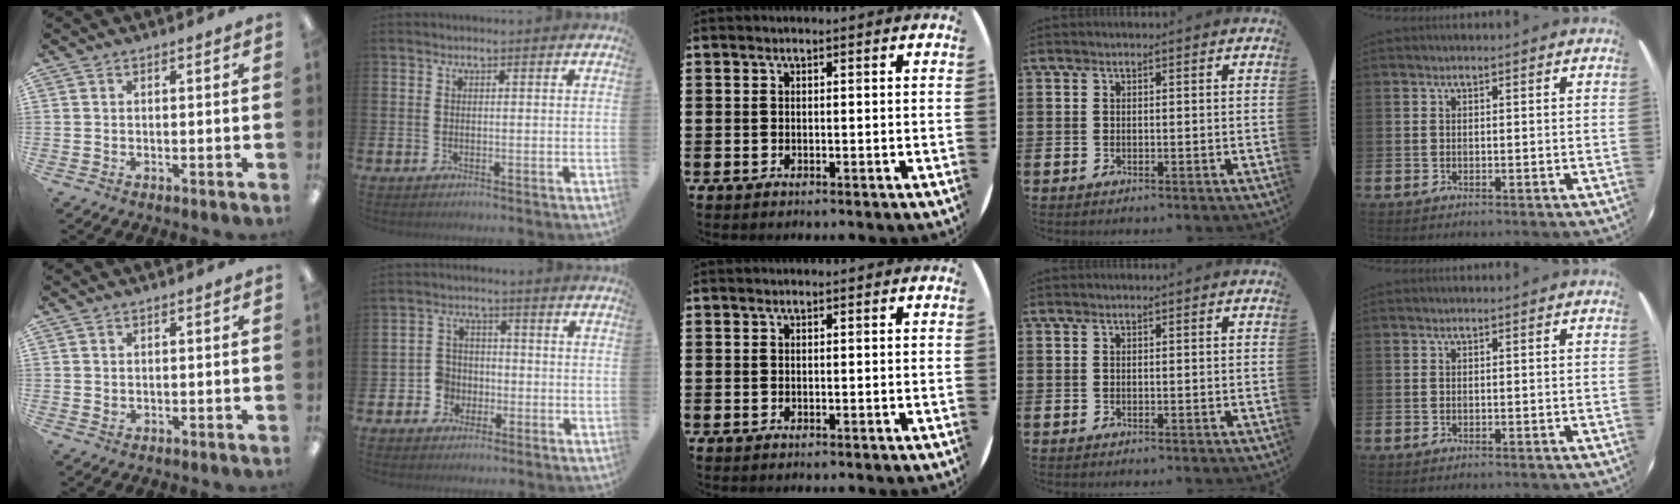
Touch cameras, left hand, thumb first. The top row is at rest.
{"thumb": {"total": 0.8, "force": [0.6, 0.4, 0.4], "torque": [-0.009, 0.001, 0.010]}, "index": {"total": 4.3, "force": [-1.6, 3.9, 0.7], "torque": [-0.022, 0.005, -0.034]}}